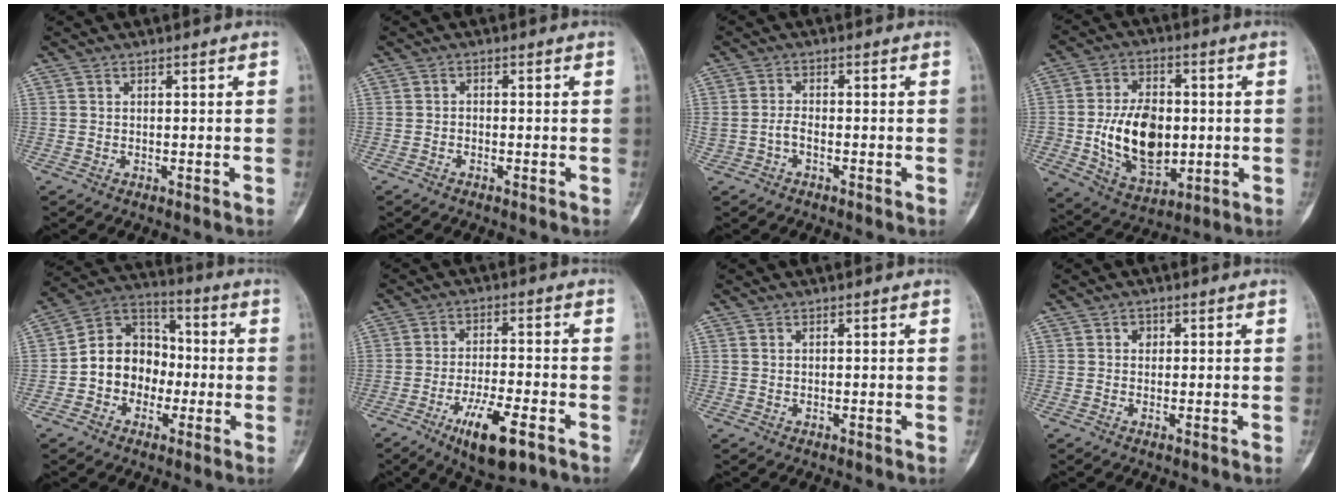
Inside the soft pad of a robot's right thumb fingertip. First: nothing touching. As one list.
[{"total": 0.8, "force": [-0.6, 0.5, 0.4], "torque": [-0.007, 0.007, -0.014]}, {"total": 2.4, "force": [-0.9, 1.5, 1.7], "torque": [-0.034, 0.013, -0.019]}, {"total": 15.9, "force": [-1.0, 10.4, 12.0], "torque": [-0.176, 0.001, -0.002]}, {"total": 12.2, "force": [-2.0, 10.0, 6.7], "torque": [-0.068, 0.043, -0.047]}, {"total": 10.8, "force": [-5.6, 3.3, 8.6], "torque": [-0.153, 0.015, -0.087]}, {"total": 0.0}, {"total": 1.3, "force": [0.3, 1.1, 0.6], "torque": [-0.003, 0.002, 0.002]}]